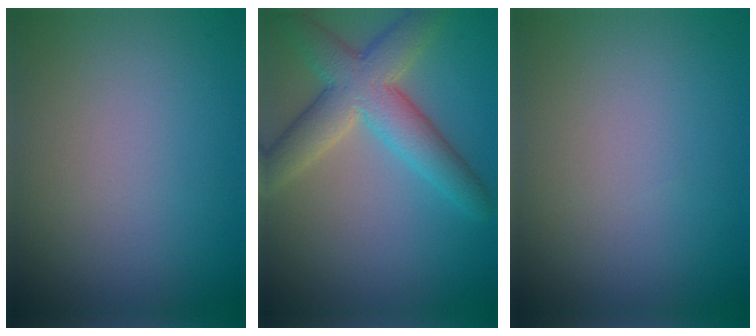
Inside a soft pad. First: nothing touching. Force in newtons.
{"total": 6.6, "press": 6.5, "slide": 0.3}
{"total": 0.0}